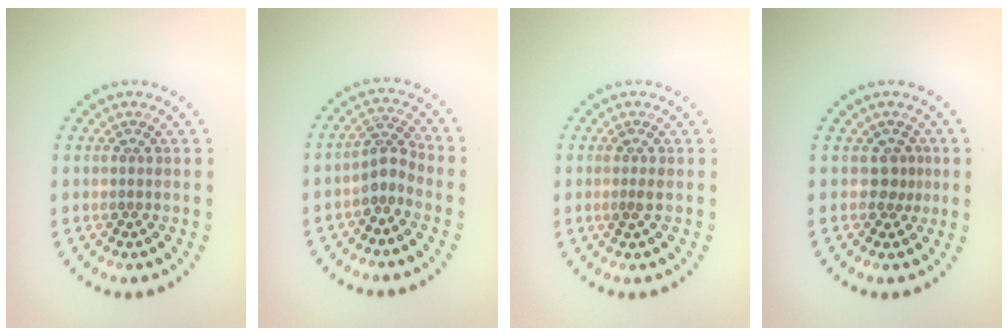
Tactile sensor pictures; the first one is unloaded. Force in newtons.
{"total": 2.2, "press": 1.6, "slide": 1.5}
{"total": 1.0, "press": 0.8, "slide": 0.5}
{"total": 1.6, "press": 1.2, "slide": 1.1}